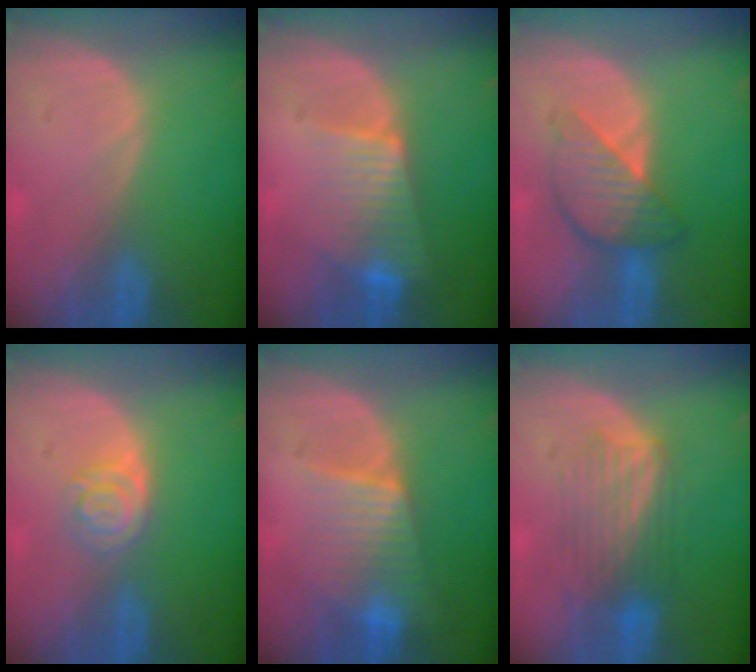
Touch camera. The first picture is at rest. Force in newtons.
{"total": 7.0, "press": 6.3, "slide": 3.1}
{"total": 6.3, "press": 6.2, "slide": 0.4}
{"total": 4.2, "press": 3.7, "slide": 2.0}
{"total": 6.4, "press": 6.3, "slide": 0.8}
{"total": 6.1, "press": 6.1, "slide": 0.6}